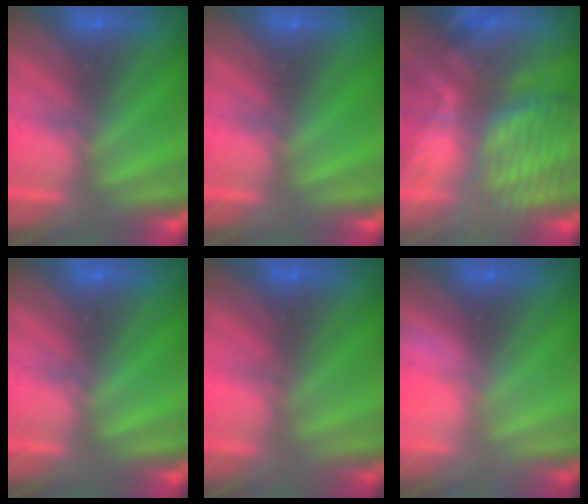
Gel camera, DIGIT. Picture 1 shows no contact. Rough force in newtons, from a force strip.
{"total": 0.0}
{"total": 8.0}
{"total": 0.0}
{"total": 4.7}
{"total": 2.8}